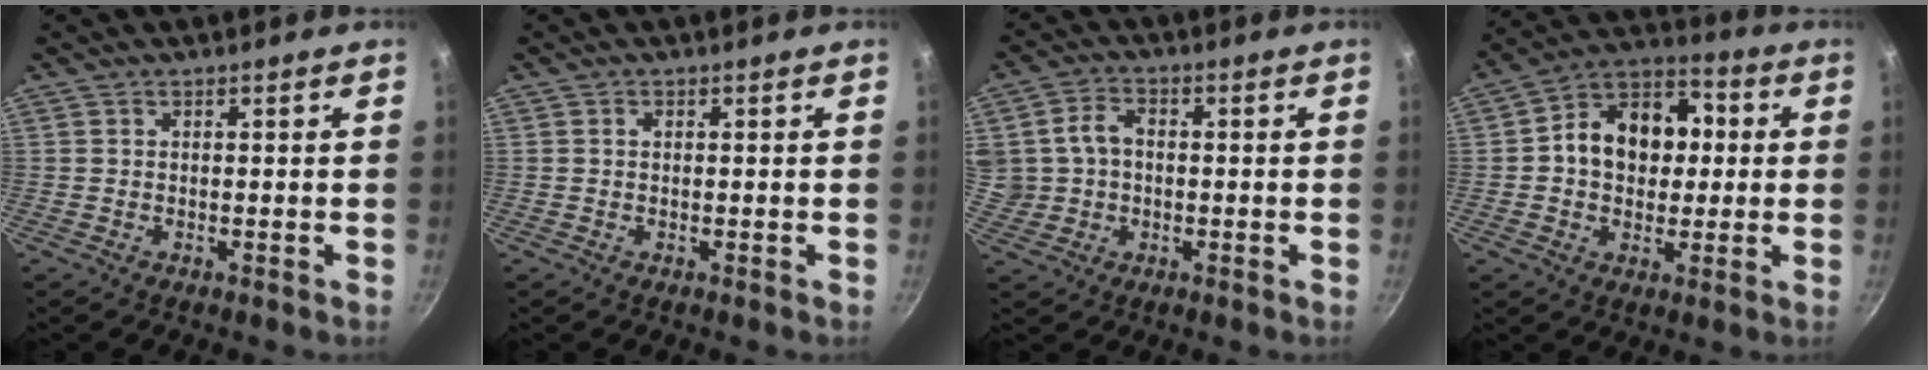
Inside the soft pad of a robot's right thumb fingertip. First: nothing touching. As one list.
[{"total": 0.5, "force": [0.1, 0.4, 0.3], "torque": [-0.004, 0.003, 0.002]}, {"total": 8.1, "force": [0.5, 6.8, 4.4], "torque": [-0.072, 0.016, 0.012]}, {"total": 14.8, "force": [1.2, 11.2, 9.6], "torque": [-0.115, 0.025, 0.000]}]